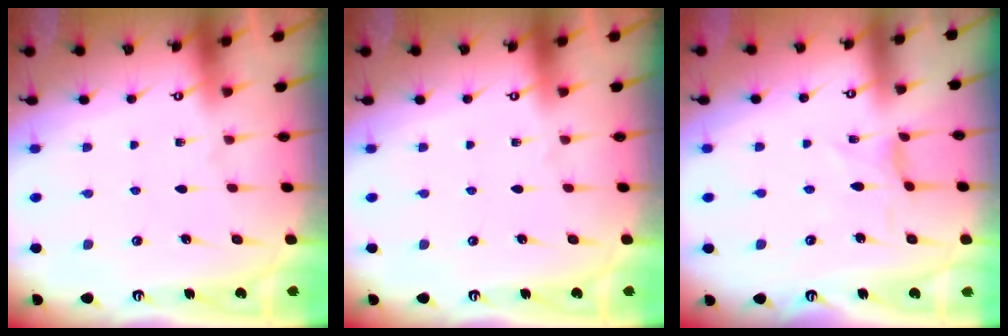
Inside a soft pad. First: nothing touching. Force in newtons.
{"total": 0.0}
{"total": 0.9, "press": 0.9, "slide": 0.2}